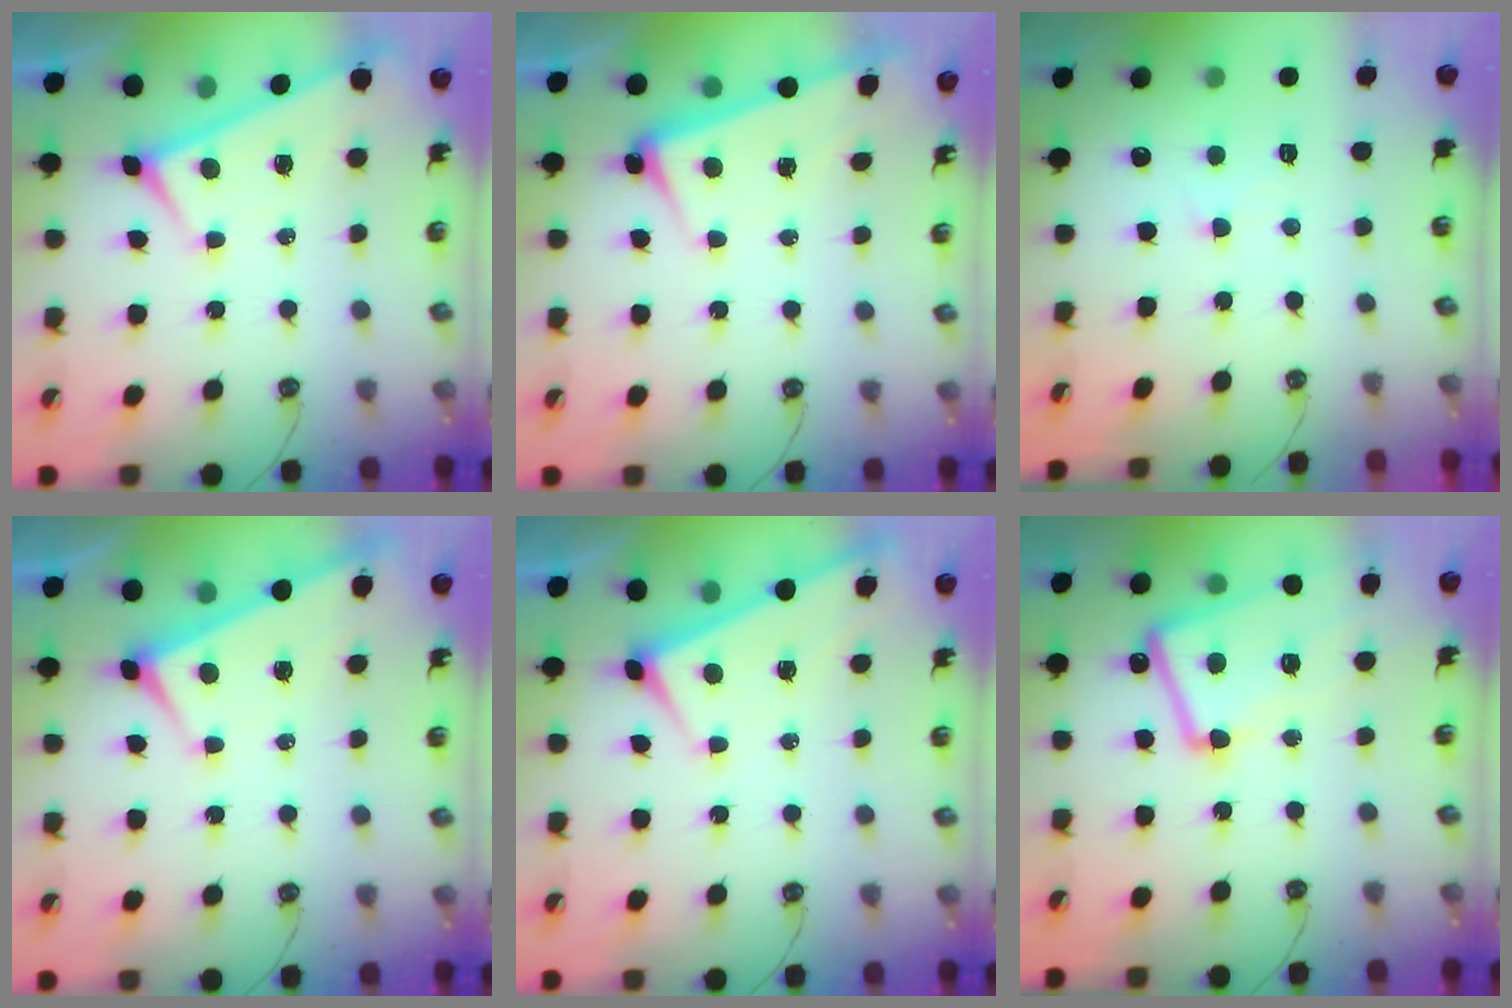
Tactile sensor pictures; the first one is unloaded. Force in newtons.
{"total": 2.5, "press": 2.2, "slide": 1.1}
{"total": 0.7, "press": 0.5, "slide": 0.5}
{"total": 3.6, "press": 3.6, "slide": 0.3}
{"total": 1.9, "press": 1.9, "slide": 0.1}
{"total": 7.1, "press": 6.7, "slide": 2.2}